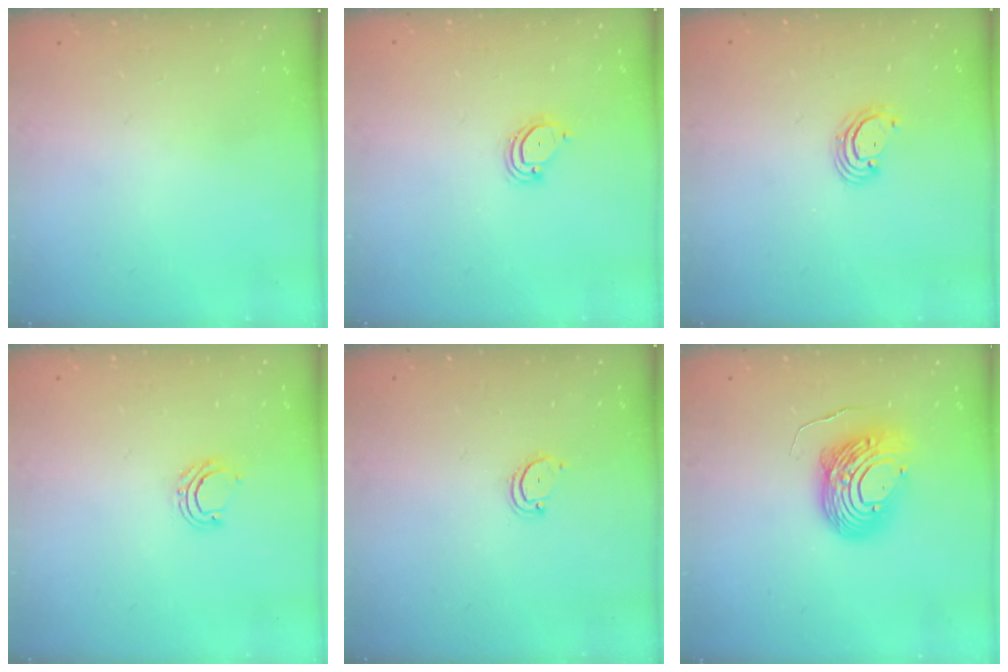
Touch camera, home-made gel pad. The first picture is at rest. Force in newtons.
{"total": 3.5, "press": 3.5, "slide": 0.3}
{"total": 2.4, "press": 2.4, "slide": 0.2}
{"total": 6.3, "press": 6.2, "slide": 1.0}
{"total": 3.5, "press": 3.5, "slide": 0.5}
{"total": 12.7, "press": 12.6, "slide": 1.6}